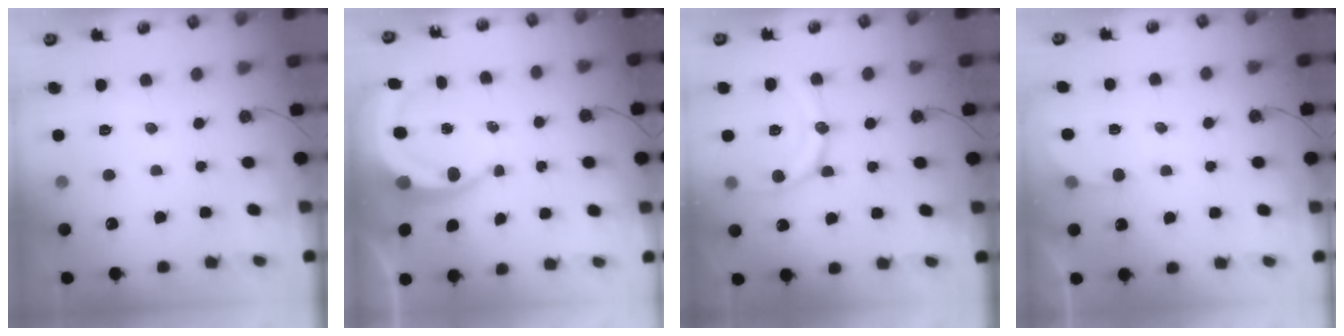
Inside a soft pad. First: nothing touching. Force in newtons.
{"total": 7.1, "press": 7.1, "slide": 1.0}
{"total": 12.1, "press": 12.0, "slide": 1.4}
{"total": 3.2, "press": 3.2, "slide": 0.3}